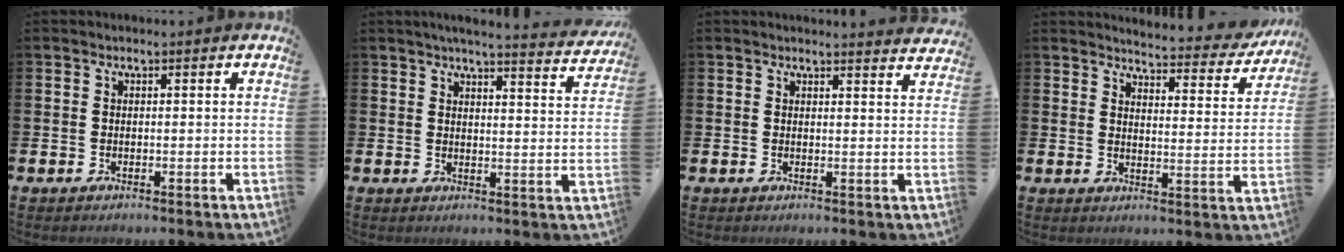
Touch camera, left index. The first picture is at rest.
{"total": 4.6, "force": [4.4, -0.3, 1.4], "torque": [-0.024, -0.032, 0.072]}
{"total": 2.2, "force": [2.2, 0.0, -0.1], "torque": [0.011, -0.017, 0.037]}
{"total": 4.0, "force": [3.9, 0.5, 0.7], "torque": [-0.021, -0.034, 0.061]}